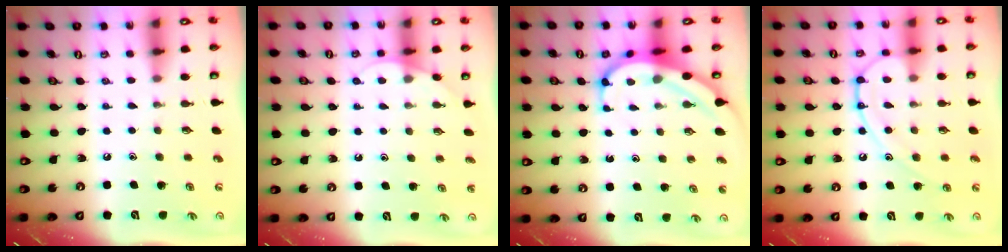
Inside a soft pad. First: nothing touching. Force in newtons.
{"total": 4.5, "press": 4.5, "slide": 0.4}
{"total": 7.2, "press": 7.1, "slide": 0.8}
{"total": 11.1, "press": 11.1, "slide": 1.1}